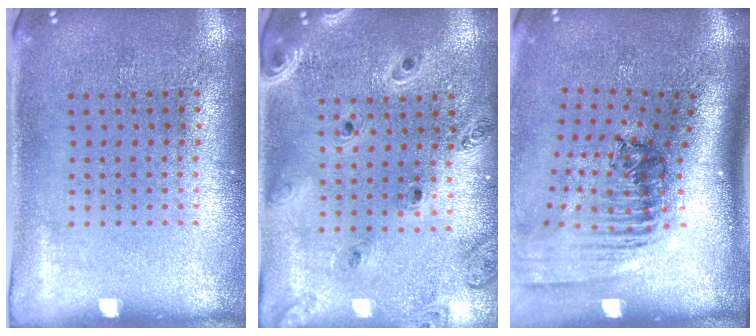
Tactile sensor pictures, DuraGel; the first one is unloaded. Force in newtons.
{"total": 1.3, "press": 1.3, "slide": 0.1}
{"total": 2.4, "press": 1.7, "slide": 1.7}